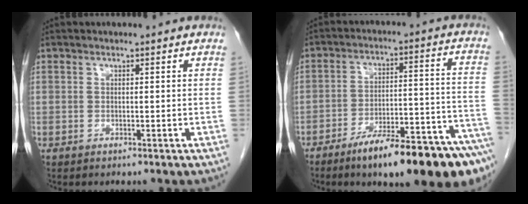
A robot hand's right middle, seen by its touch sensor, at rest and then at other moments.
{"total": 19.1, "force": [-13.6, 1.9, 13.2], "torque": [-0.125, 0.026, -0.208]}